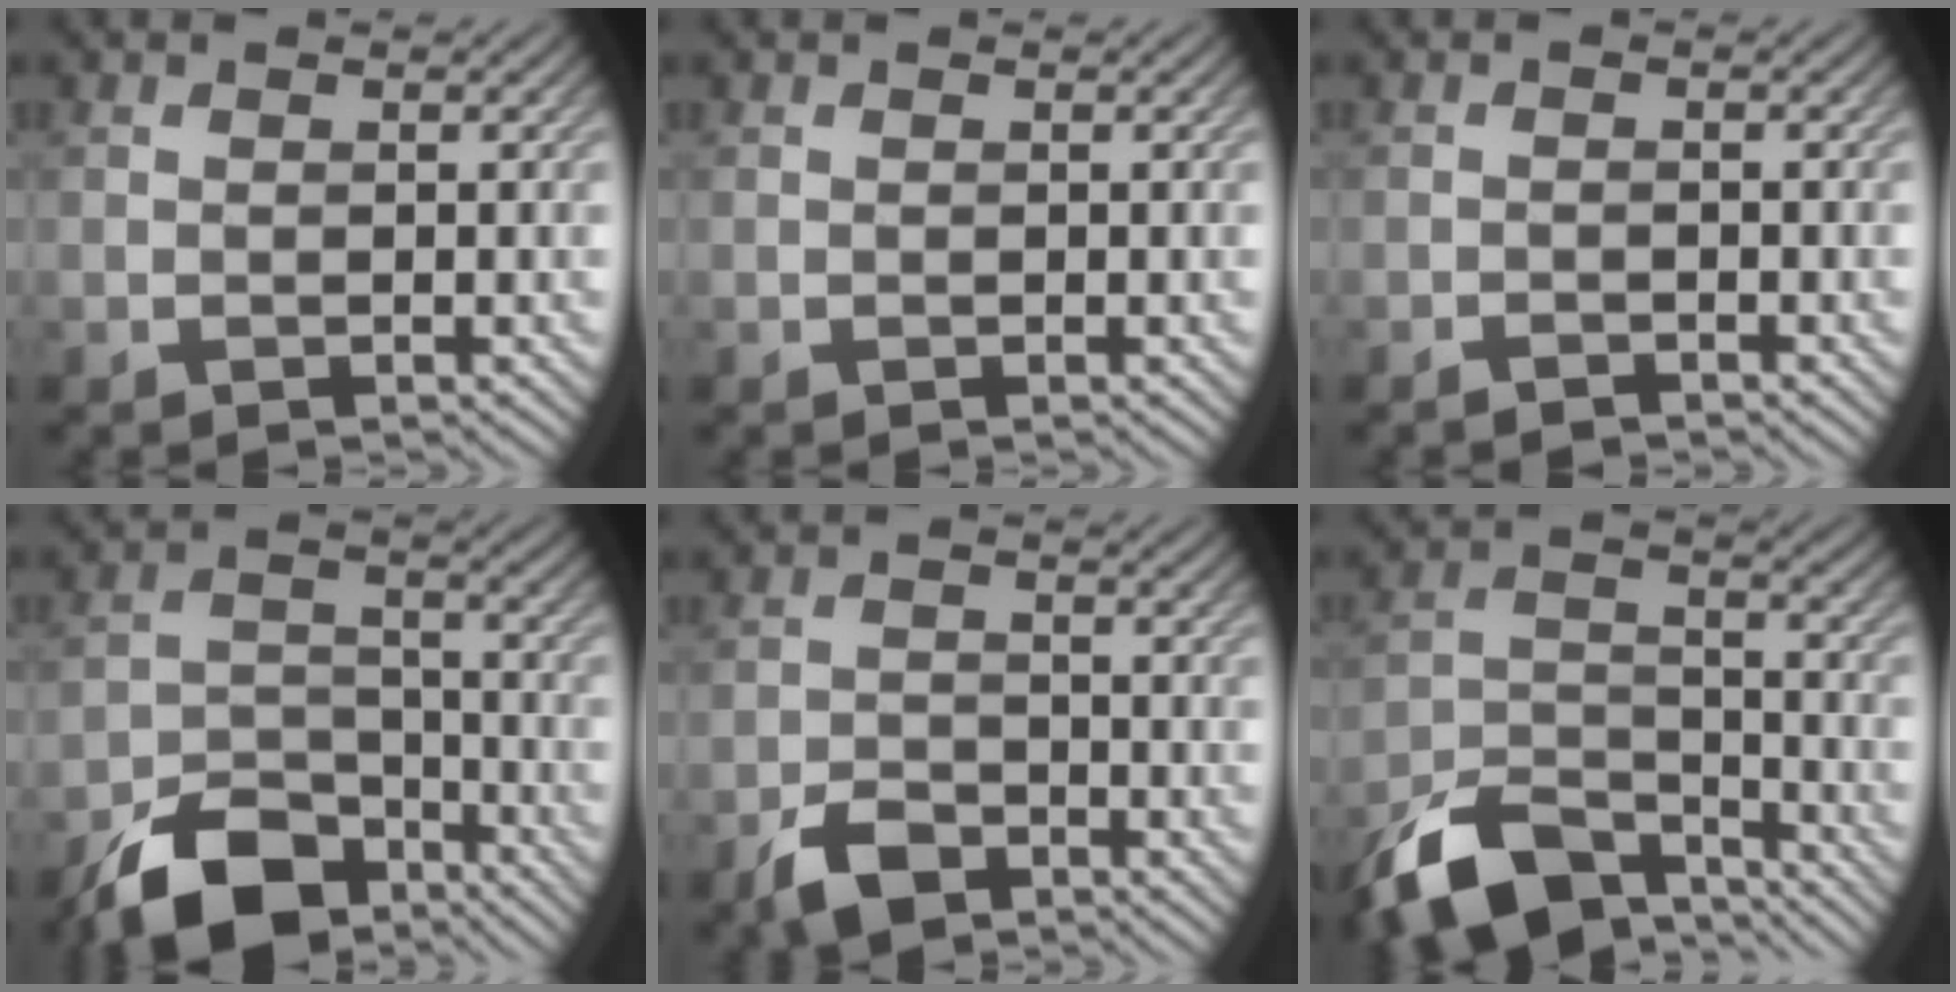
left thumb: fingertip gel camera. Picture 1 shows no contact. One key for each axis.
{"total": 0.0}
{"total": 1.1, "fx": -1.1, "fy": 0.2, "fz": 0.3, "tx": -0.004, "ty": -0.001, "tz": -0.020}
{"total": 11.0, "fx": -8.2, "fy": 5.4, "fz": 5.0, "tx": -0.100, "ty": -0.014, "tz": -0.145}
{"total": 4.2, "fx": -3.1, "fy": 2.2, "fz": 2.0, "tx": -0.039, "ty": -0.005, "tz": -0.065}
{"total": 11.9, "fx": -9.3, "fy": 4.7, "fz": 5.7, "tx": -0.115, "ty": -0.012, "tz": -0.173}